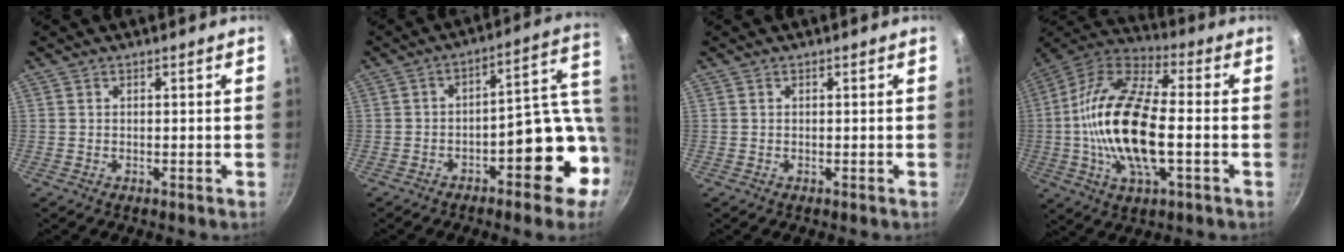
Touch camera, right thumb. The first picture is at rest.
{"total": 14.6, "force": [-3.1, 7.1, 12.4], "torque": [-0.093, 0.053, -0.036]}
{"total": 0.0}
{"total": 21.3, "force": [-2.2, 9.1, 19.2], "torque": [-0.367, 0.029, -0.058]}